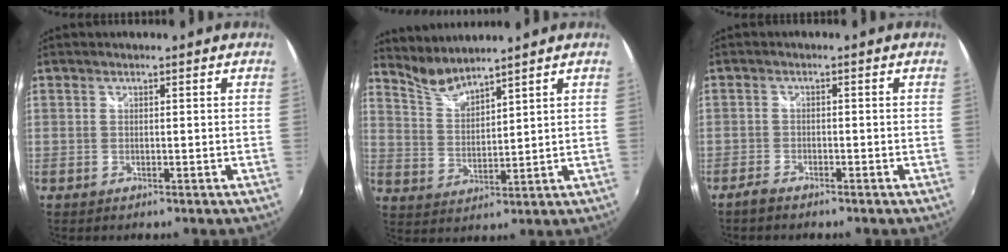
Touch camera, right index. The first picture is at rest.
{"total": 5.5, "force": [5.4, -0.1, 1.3], "torque": [-0.033, -0.011, 0.113]}
{"total": 2.5, "force": [-2.2, 0.7, 0.9], "torque": [-0.030, -0.004, -0.045]}